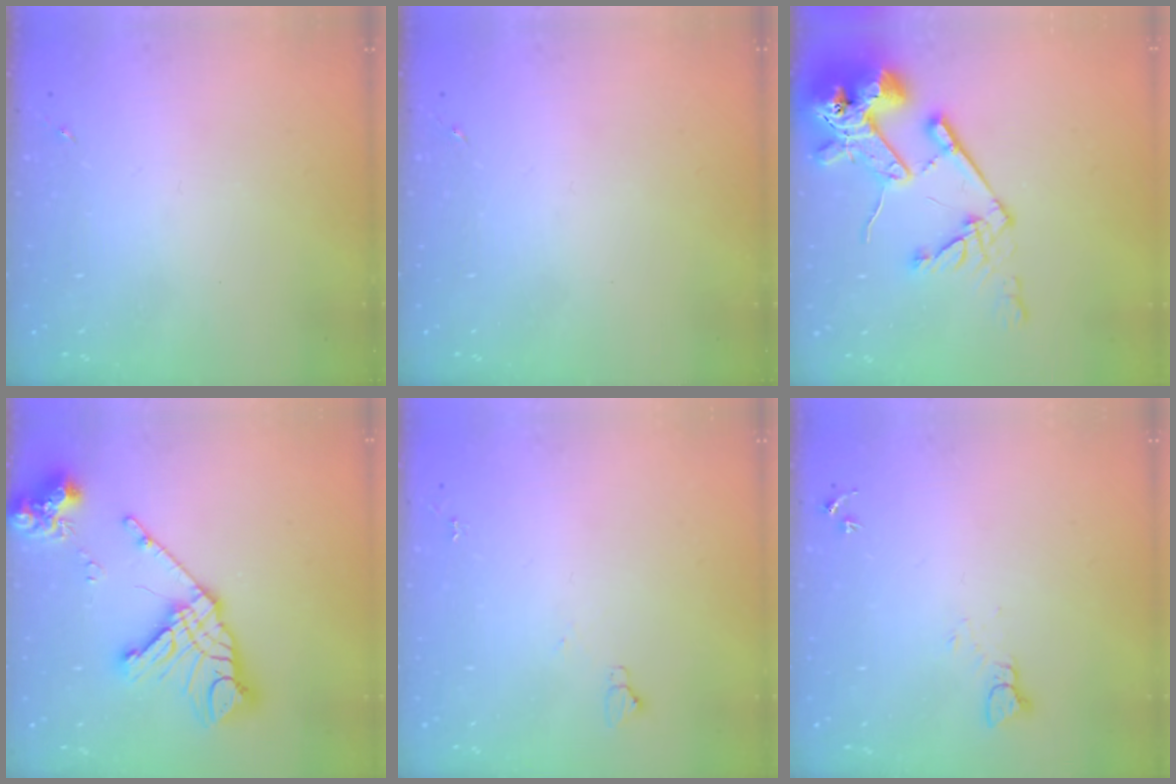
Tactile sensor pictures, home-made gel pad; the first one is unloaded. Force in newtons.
{"total": 0.0}
{"total": 22.8, "press": 22.6, "slide": 2.9}
{"total": 21.3, "press": 21.1, "slide": 2.6}
{"total": 3.8, "press": 3.8, "slide": 0.5}
{"total": 3.4, "press": 3.4, "slide": 0.2}